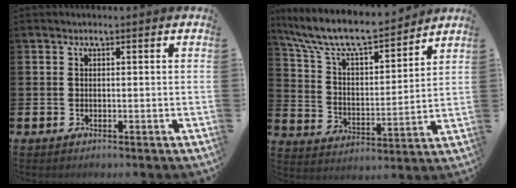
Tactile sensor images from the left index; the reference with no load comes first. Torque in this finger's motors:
{"motor_torque": [0.27, -0.32, 0.91, 0.21]}